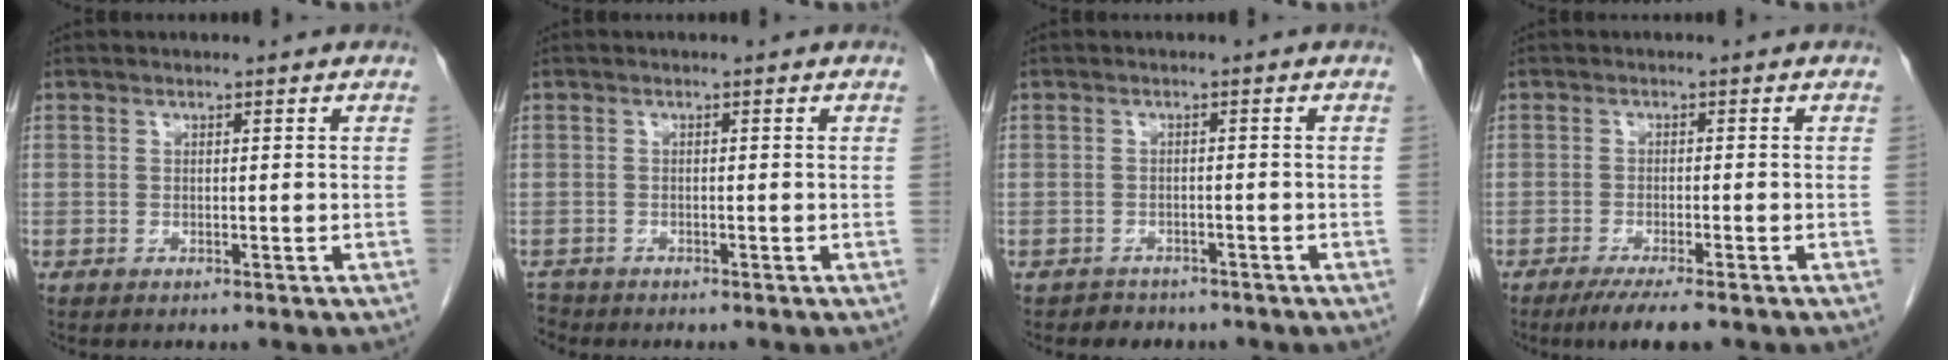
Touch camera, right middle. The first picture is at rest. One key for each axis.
{"total": 1.8, "fx": -1.7, "fy": 0.5, "fz": -0.2, "tx": 0.001, "ty": -0.006, "tz": -0.032}
{"total": 3.1, "fx": -2.6, "fy": 1.7, "fz": 0.1, "tx": -0.016, "ty": 0.004, "tz": -0.034}
{"total": 5.5, "fx": -4.0, "fy": 0.5, "fz": 3.7, "tx": -0.061, "ty": -0.014, "tz": -0.061}